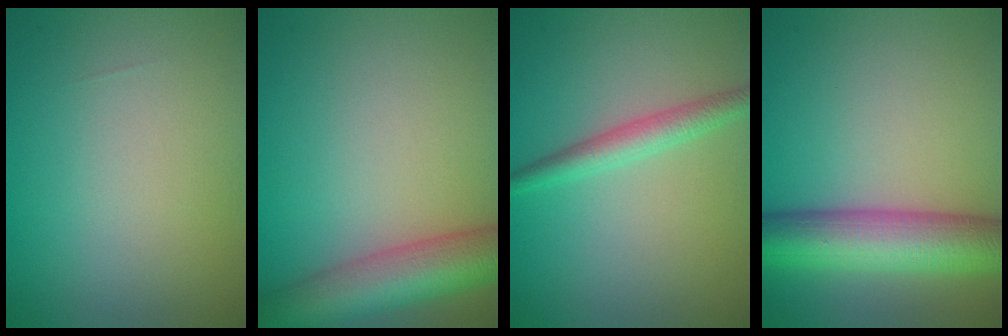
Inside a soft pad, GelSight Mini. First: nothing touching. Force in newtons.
{"total": 7.6, "press": 7.6, "slide": 0.4}
{"total": 2.5, "press": 2.5, "slide": 0.1}
{"total": 8.7, "press": 8.7, "slide": 0.4}